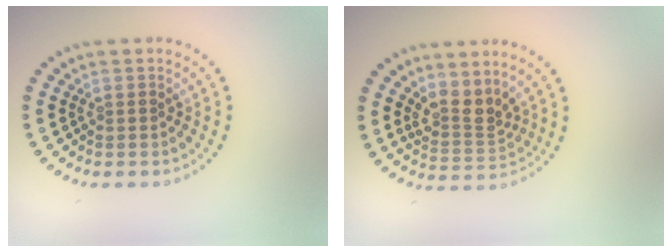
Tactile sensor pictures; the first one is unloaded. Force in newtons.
{"total": 2.8, "press": 2.0, "slide": 1.9}